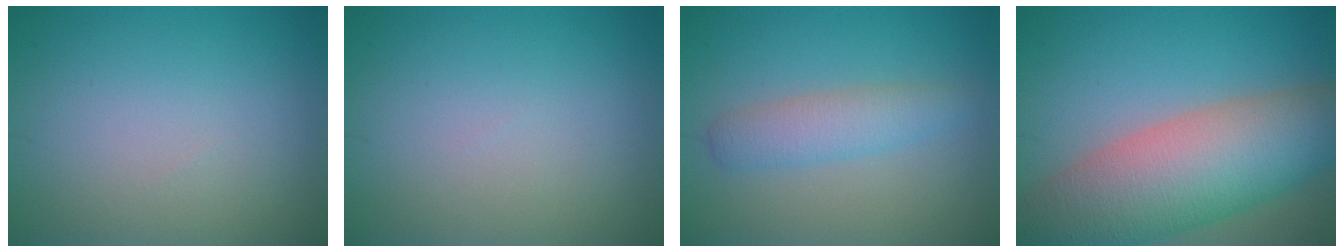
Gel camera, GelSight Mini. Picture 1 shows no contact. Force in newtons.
{"total": 0.0}
{"total": 3.0, "press": 3.0, "slide": 0.1}
{"total": 11.7, "press": 11.7, "slide": 0.7}